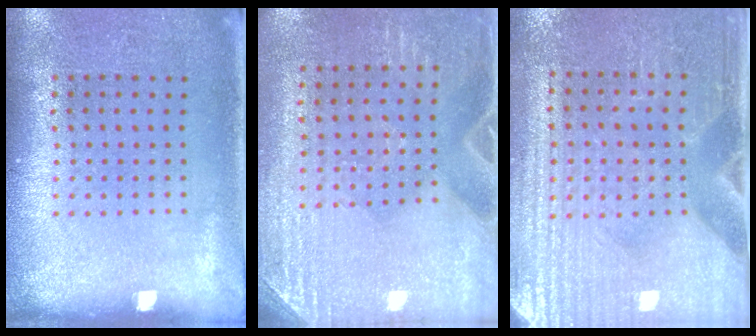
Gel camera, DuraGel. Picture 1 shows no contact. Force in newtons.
{"total": 3.0, "press": 2.8, "slide": 1.0}
{"total": 3.5, "press": 3.3, "slide": 1.1}